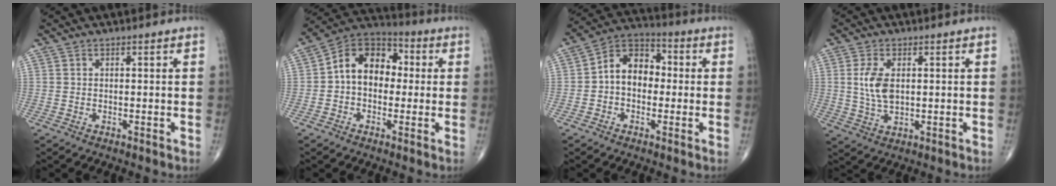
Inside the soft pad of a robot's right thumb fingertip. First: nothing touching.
{"total": 12.4, "force": [0.6, 9.0, 8.5], "torque": [-0.108, 0.036, -0.006]}
{"total": 10.2, "force": [-0.1, 7.4, 7.0], "torque": [-0.085, 0.034, -0.017]}
{"total": 6.5, "force": [1.0, 3.5, 5.4], "torque": [-0.112, -0.006, 0.022]}